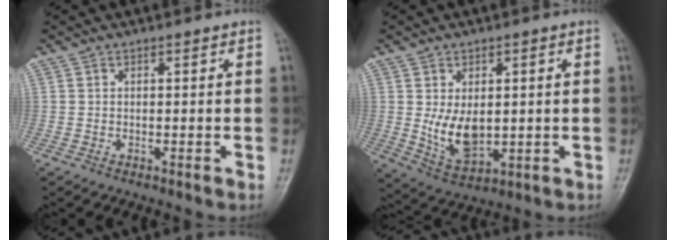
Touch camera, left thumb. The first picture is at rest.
{"total": 8.1, "force": [0.2, 5.0, 6.4], "torque": [-0.098, -0.012, 0.019]}